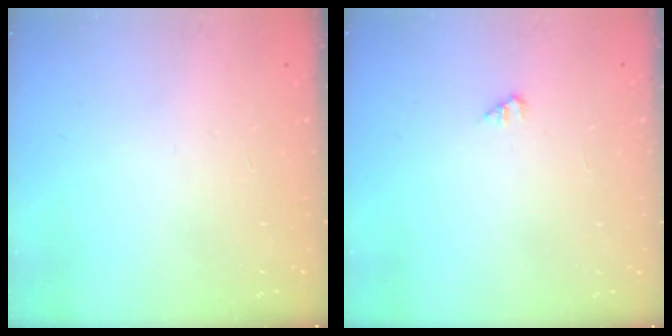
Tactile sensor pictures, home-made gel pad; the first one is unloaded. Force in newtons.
{"total": 1.4, "press": 1.3, "slide": 0.1}